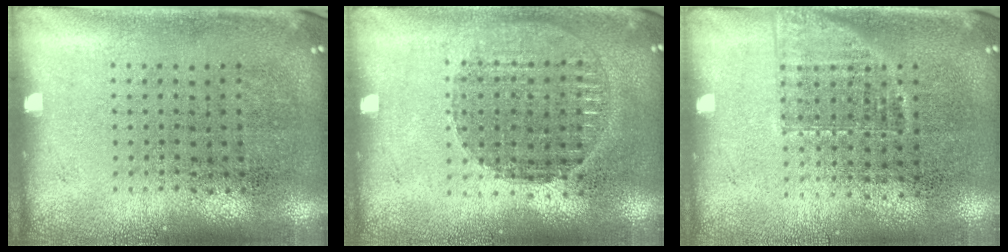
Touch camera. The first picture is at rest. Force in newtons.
{"total": 1.2, "press": 1.2, "slide": 0.3}
{"total": 1.2, "press": 1.0, "slide": 0.7}